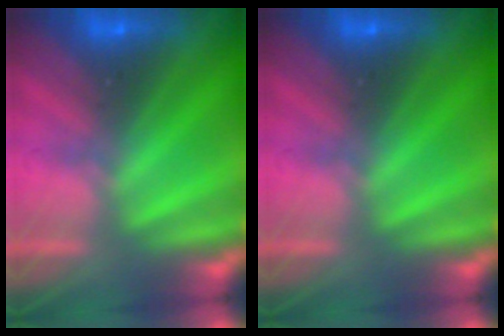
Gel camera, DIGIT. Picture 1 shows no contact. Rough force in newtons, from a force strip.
{"total": 0.0}